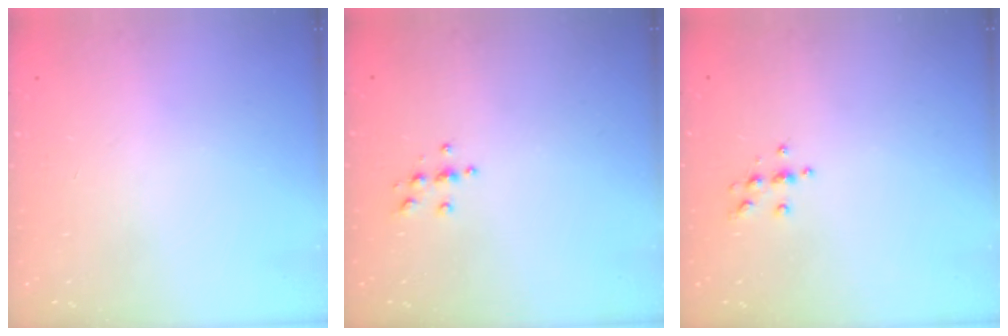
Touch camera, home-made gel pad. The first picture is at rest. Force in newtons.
{"total": 3.8, "press": 3.8, "slide": 0.4}
{"total": 4.5, "press": 4.4, "slide": 0.6}